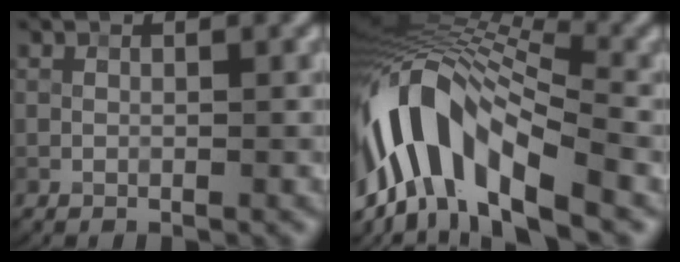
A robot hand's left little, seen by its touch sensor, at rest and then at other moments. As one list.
[{"total": 12.7, "force": [-4.4, 5.4, 10.7], "torque": [-0.202, 0.024, -0.086]}]